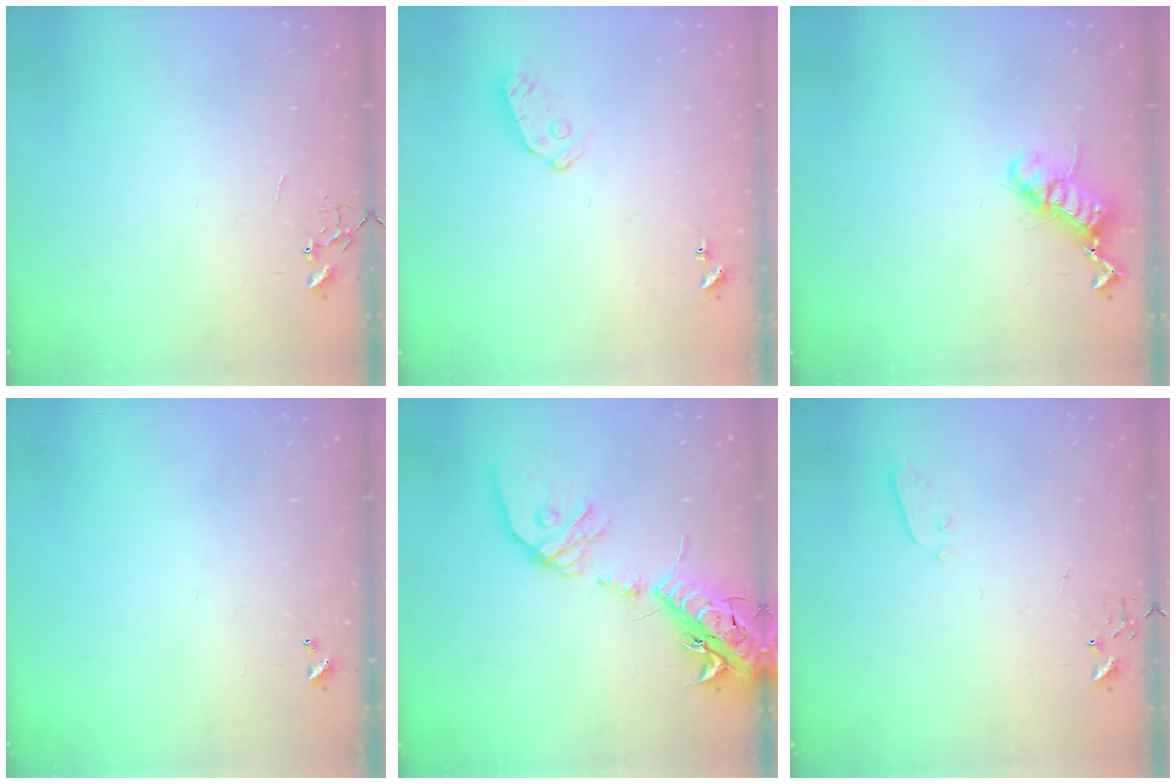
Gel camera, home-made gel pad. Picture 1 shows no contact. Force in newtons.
{"total": 6.5, "press": 6.5, "slide": 0.4}
{"total": 12.5, "press": 12.5, "slide": 0.4}
{"total": 0.0}
{"total": 21.0, "press": 20.6, "slide": 4.1}
{"total": 3.8, "press": 3.8, "slide": 0.1}